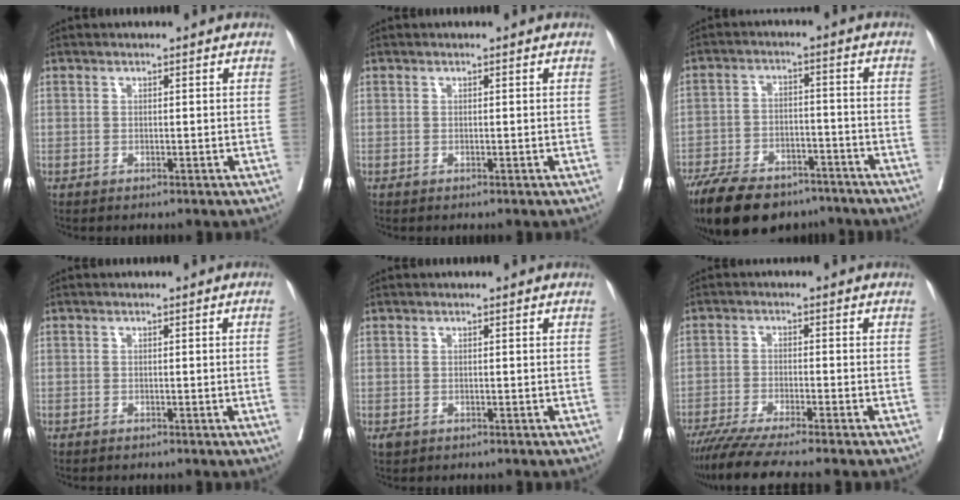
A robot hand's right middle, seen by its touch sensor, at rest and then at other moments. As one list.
[{"total": 0.0}, {"total": 17.8, "force": [-13.7, 7.8, 8.2], "torque": [-0.176, -0.010, -0.210]}, {"total": 1.0, "force": [-0.4, -0.2, 0.9], "torque": [-0.011, 0.002, -0.011]}, {"total": 0.9, "force": [-0.5, 0.7, 0.4], "torque": [-0.012, 0.000, -0.004]}, {"total": 10.0, "force": [-8.4, -0.6, 5.3], "torque": [-0.069, -0.029, -0.137]}]